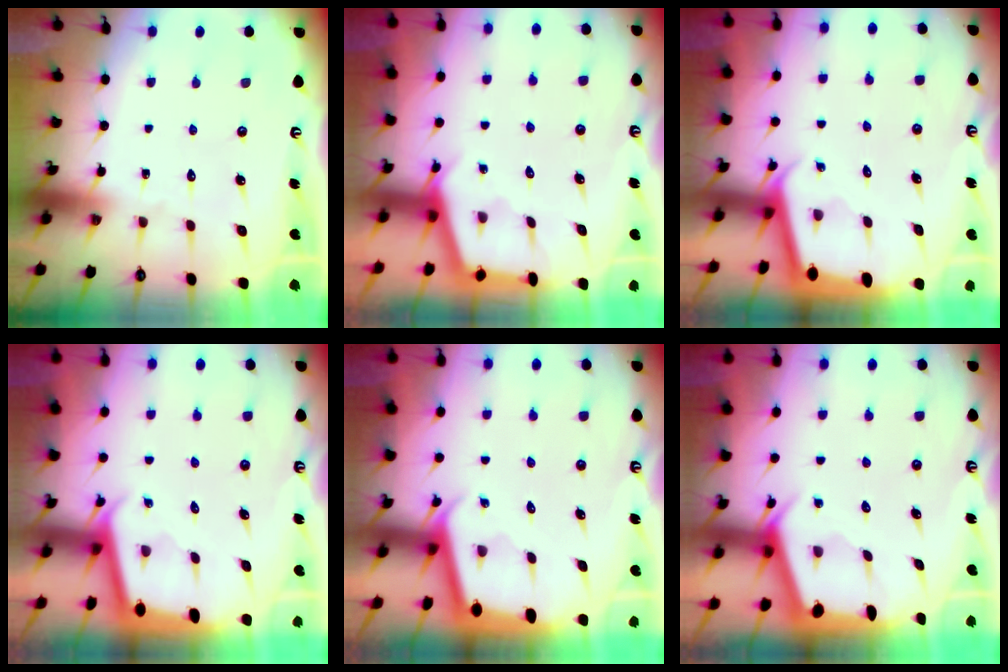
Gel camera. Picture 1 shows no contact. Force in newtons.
{"total": 2.8, "press": 2.8, "slide": 0.3}
{"total": 1.9, "press": 1.9, "slide": 0.1}
{"total": 1.9, "press": 1.9, "slide": 0.0}
{"total": 1.9, "press": 1.9, "slide": 0.1}
{"total": 2.4, "press": 2.4, "slide": 0.4}